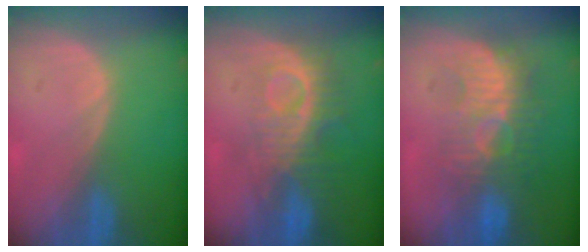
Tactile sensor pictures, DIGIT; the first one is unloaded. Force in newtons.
{"total": 9.4, "press": 8.2, "slide": 4.5}
{"total": 9.1, "press": 8.7, "slide": 2.6}